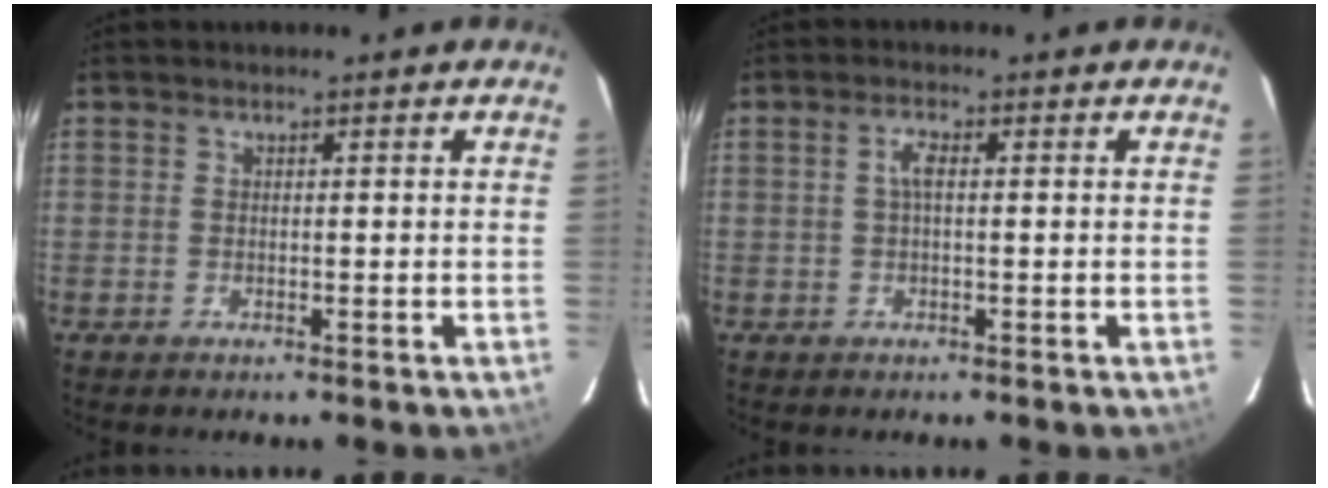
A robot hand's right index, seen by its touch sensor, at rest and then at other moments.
{"total": 2.1, "force": [0.1, 0.7, 2.0], "torque": [-0.042, 0.007, 0.001]}